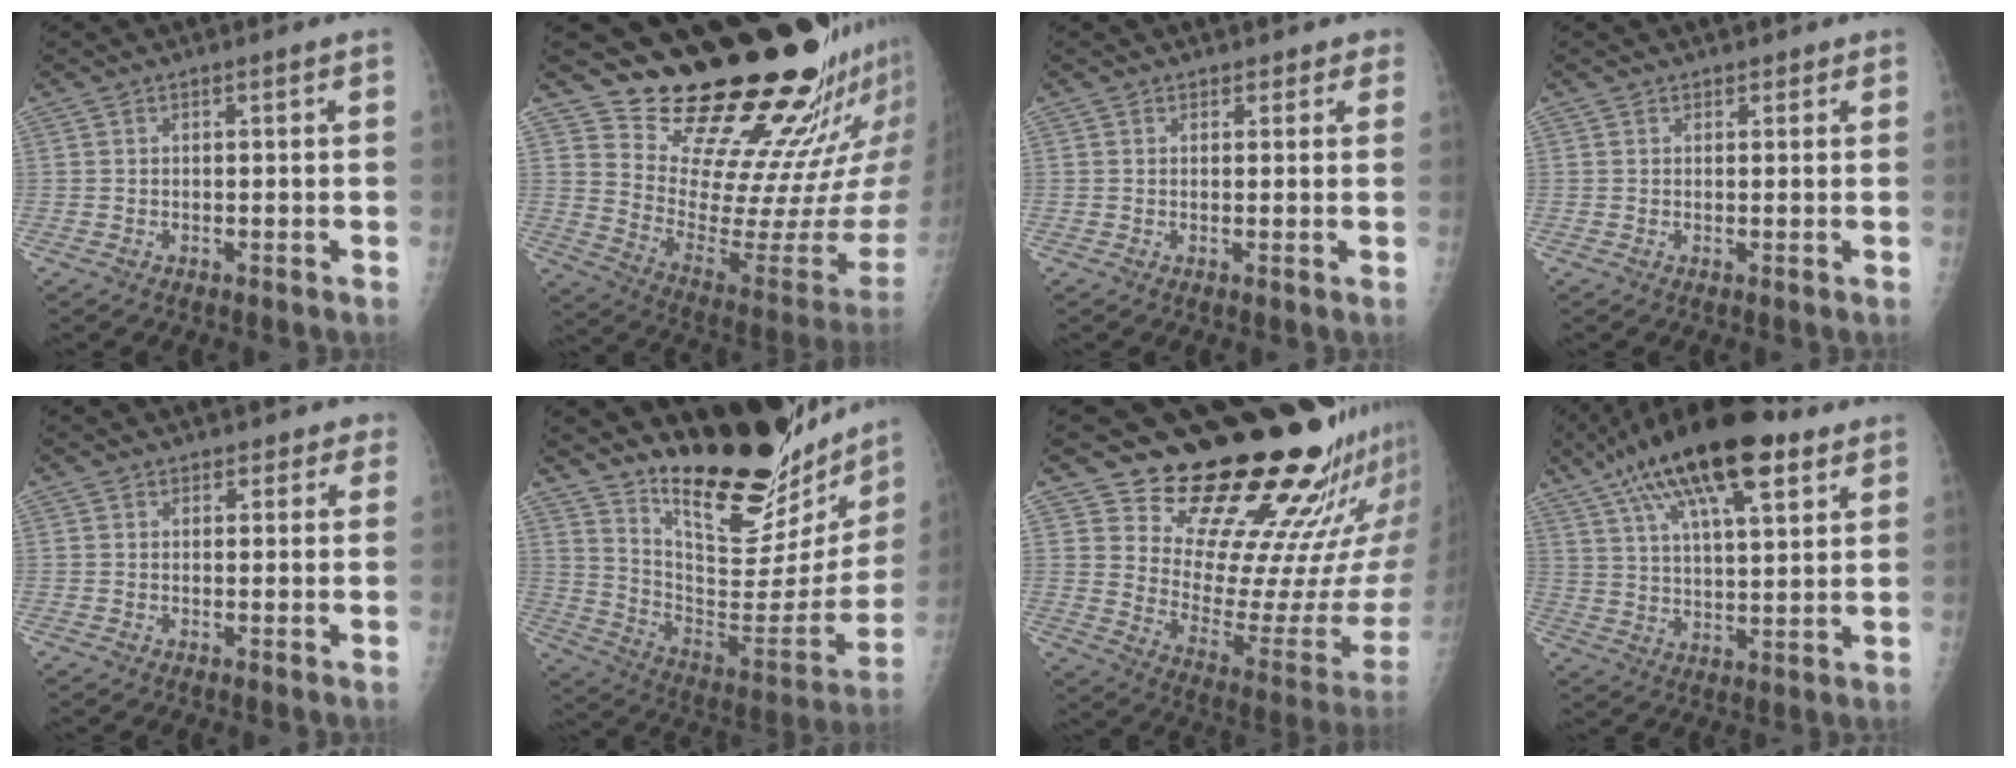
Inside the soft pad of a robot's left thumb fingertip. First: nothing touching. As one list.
[{"total": 23.1, "force": [19.4, 4.7, 11.6], "torque": [-0.125, -0.193, 0.285]}, {"total": 1.8, "force": [1.3, 1.2, 0.0], "torque": [0.026, -0.005, 0.006]}, {"total": 0.9, "force": [0.7, 0.6, 0.0], "torque": [0.012, -0.004, 0.005]}, {"total": 2.2, "force": [1.6, 1.5, -0.1], "torque": [0.029, -0.007, 0.006]}, {"total": 28.5, "force": [23.1, 8.1, 14.7], "torque": [-0.195, -0.157, 0.341]}, {"total": 23.7, "force": [18.7, 7.0, 12.8], "torque": [-0.146, -0.167, 0.261]}, {"total": 20.7, "force": [11.6, 7.2, 15.6], "torque": [-0.255, -0.010, 0.193]}]